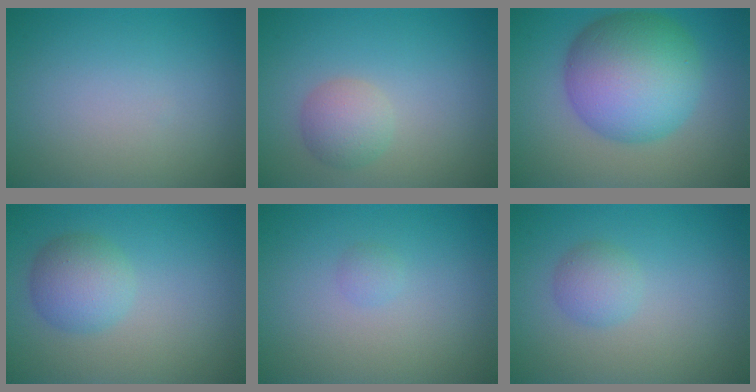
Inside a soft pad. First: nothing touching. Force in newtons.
{"total": 2.4, "press": 2.4, "slide": 0.1}
{"total": 10.6, "press": 10.6, "slide": 0.1}
{"total": 3.5, "press": 3.4, "slide": 0.2}
{"total": 0.7, "press": 0.7, "slide": 0.0}
{"total": 1.9, "press": 1.9, "slide": 0.0}